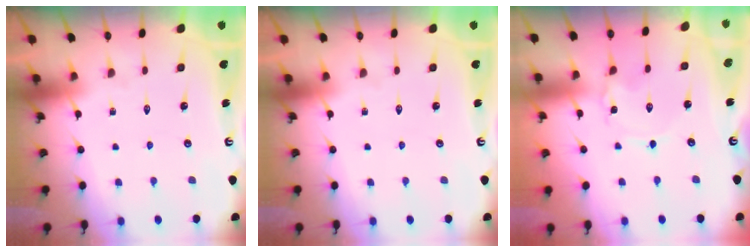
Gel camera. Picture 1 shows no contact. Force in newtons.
{"total": 0.0}
{"total": 0.0}